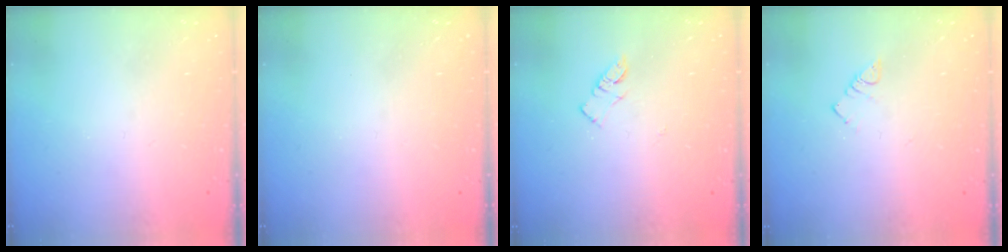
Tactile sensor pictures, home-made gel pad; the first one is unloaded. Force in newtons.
{"total": 0.0}
{"total": 5.1, "press": 5.1, "slide": 0.5}
{"total": 2.8, "press": 2.8, "slide": 0.3}